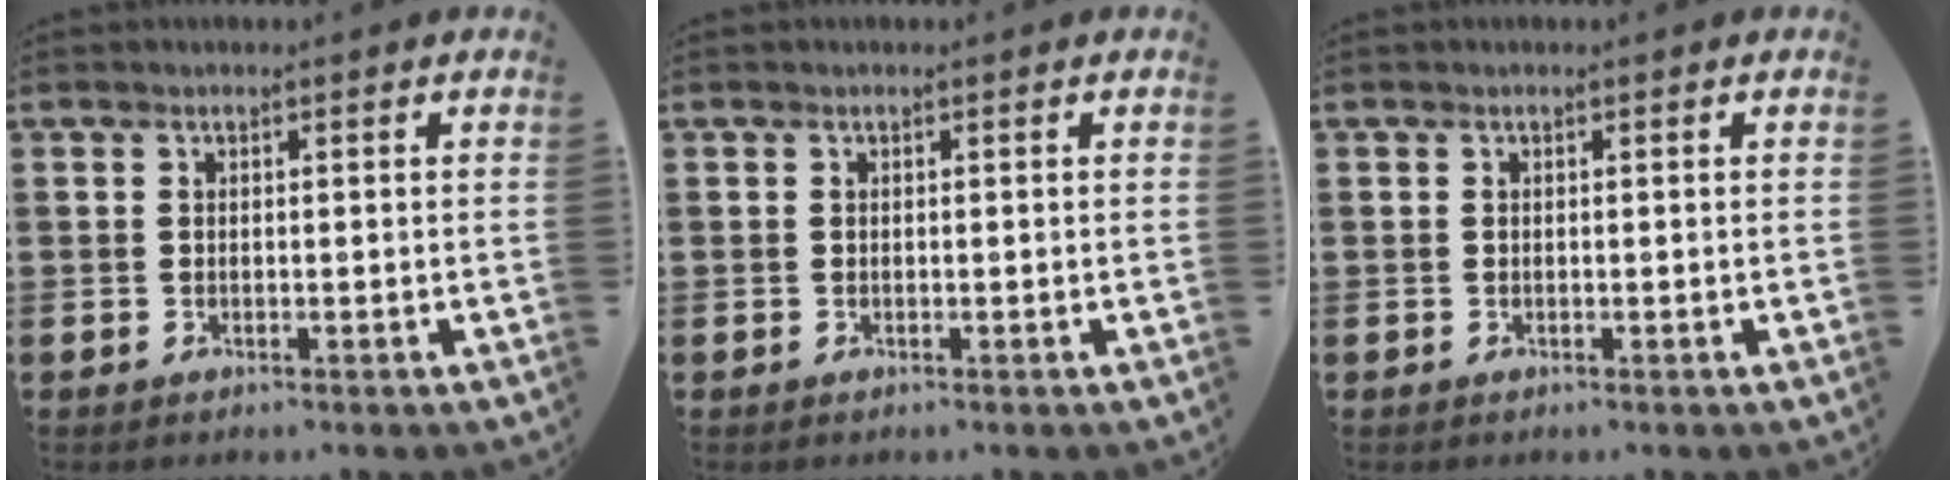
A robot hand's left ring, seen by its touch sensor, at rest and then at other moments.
{"total": 0.0}
{"total": 0.0}